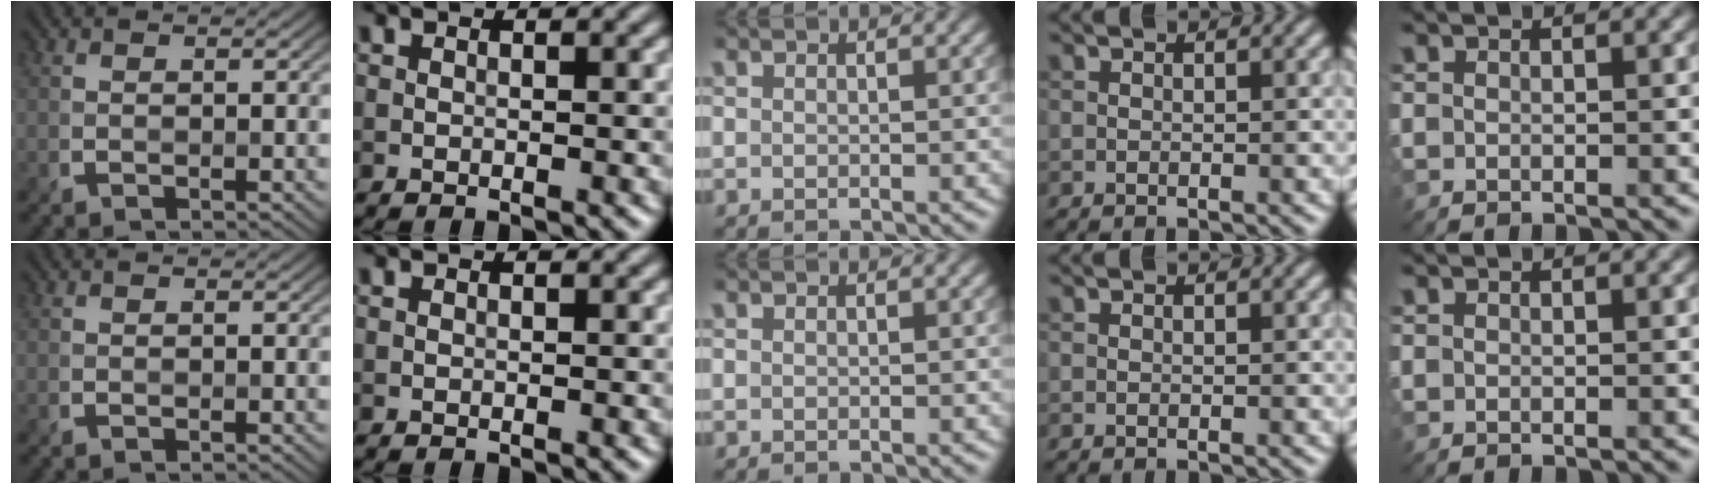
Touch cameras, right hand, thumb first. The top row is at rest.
{}